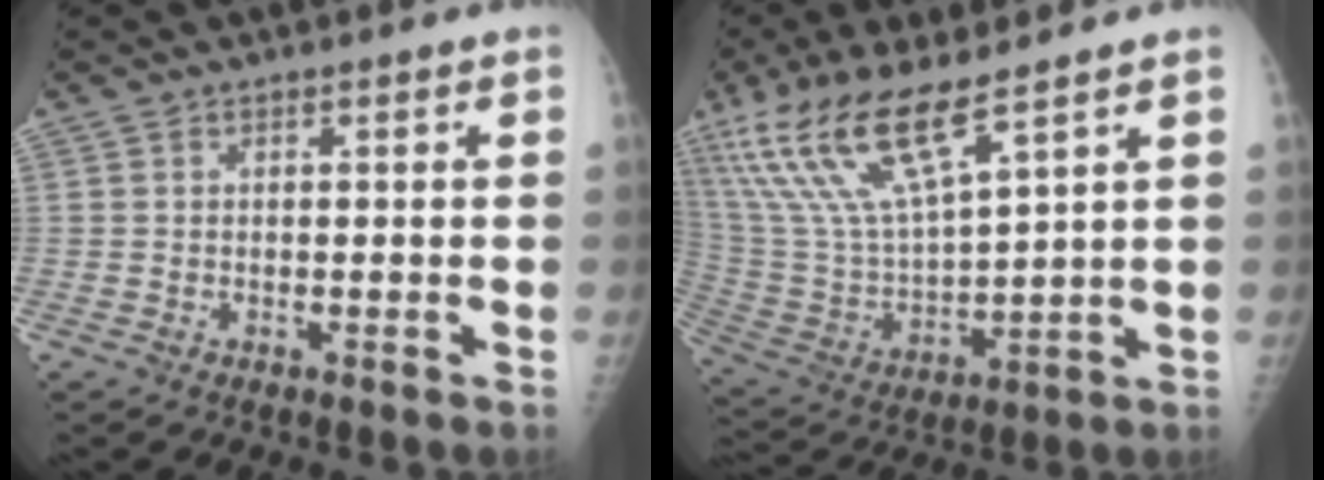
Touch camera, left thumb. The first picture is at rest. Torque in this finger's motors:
{"motor_torque": [1.28, 0.07, 1.66, -1.14, 0.58]}